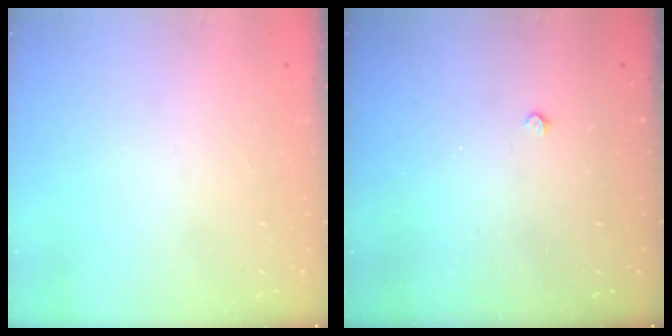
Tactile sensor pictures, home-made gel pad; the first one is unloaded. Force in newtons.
{"total": 2.3, "press": 2.3, "slide": 0.4}